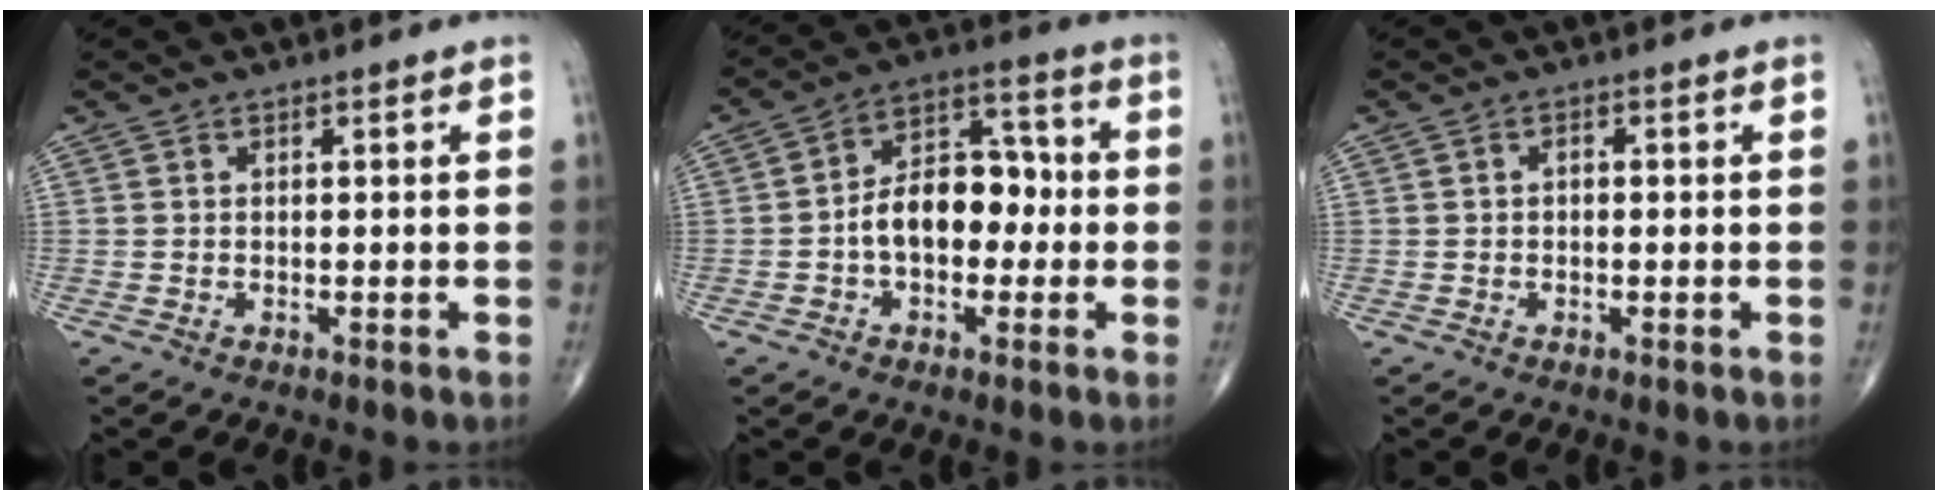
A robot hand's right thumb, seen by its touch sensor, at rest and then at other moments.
{"total": 11.7, "force": [-1.4, 7.7, 8.8], "torque": [-0.113, 0.044, -0.035]}
{"total": 1.0, "force": [-0.1, 0.7, 0.7], "torque": [-0.009, 0.003, -0.003]}